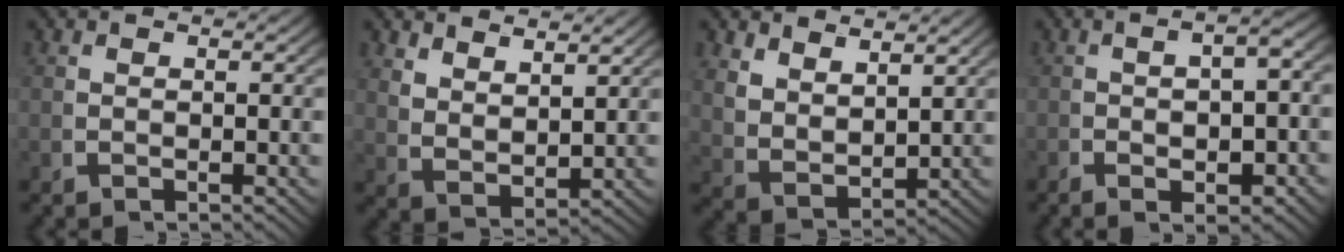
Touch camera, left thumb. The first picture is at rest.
{"total": 3.7, "force": [2.6, 1.8, 2.0], "torque": [-0.042, -0.018, 0.066]}
{"total": 4.9, "force": [1.8, 3.4, 3.0], "torque": [-0.077, -0.030, 0.056]}
{"total": 4.9, "force": [-0.6, 2.3, 4.3], "torque": [-0.059, 0.008, -0.012]}